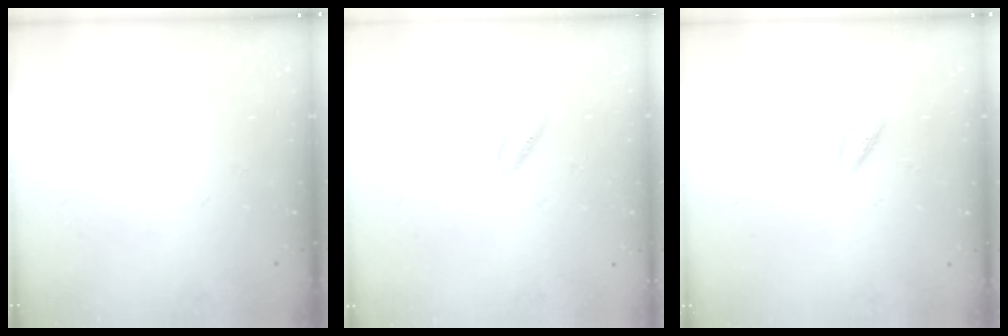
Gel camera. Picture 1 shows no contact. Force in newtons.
{"total": 3.8, "press": 3.5, "slide": 1.5}
{"total": 3.0, "press": 2.8, "slide": 0.9}